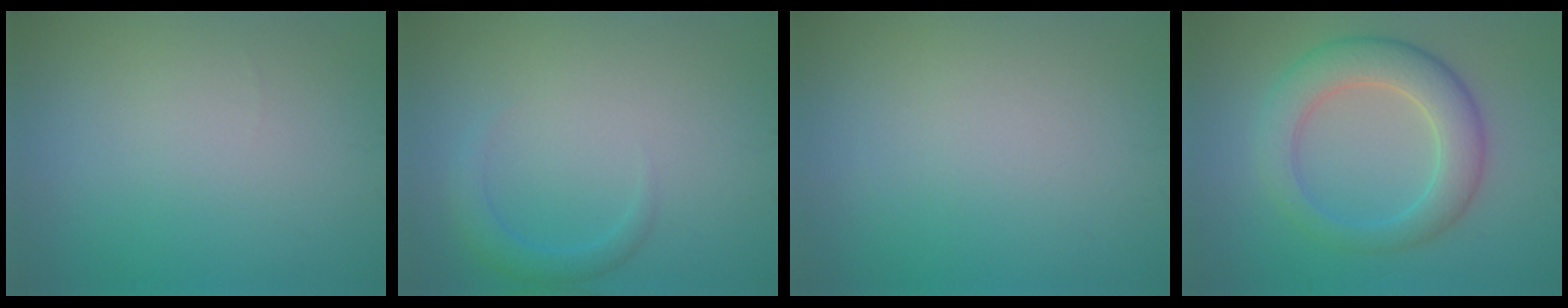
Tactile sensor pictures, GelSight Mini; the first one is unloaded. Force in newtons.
{"total": 1.8, "press": 1.8, "slide": 0.1}
{"total": 0.0}
{"total": 5.8, "press": 5.8, "slide": 0.2}